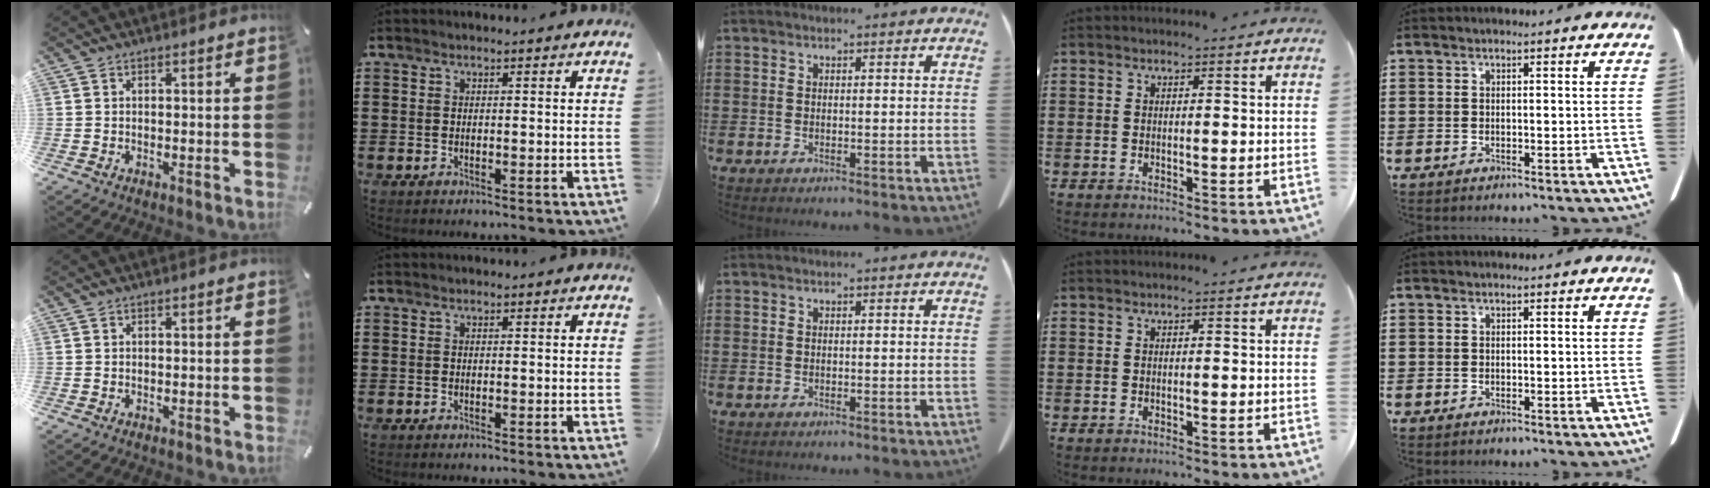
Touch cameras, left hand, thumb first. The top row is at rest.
{}